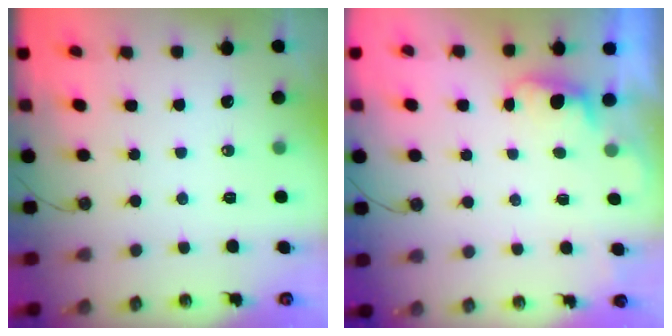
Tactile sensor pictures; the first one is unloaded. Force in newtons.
{"total": 0.8, "press": 0.4, "slide": 0.7}